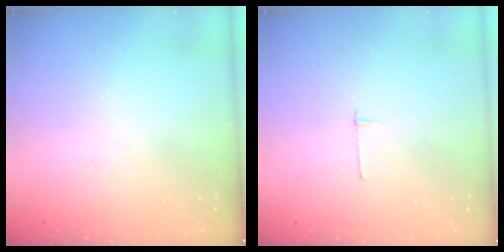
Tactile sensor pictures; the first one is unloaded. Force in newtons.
{"total": 2.7, "press": 2.7, "slide": 0.3}